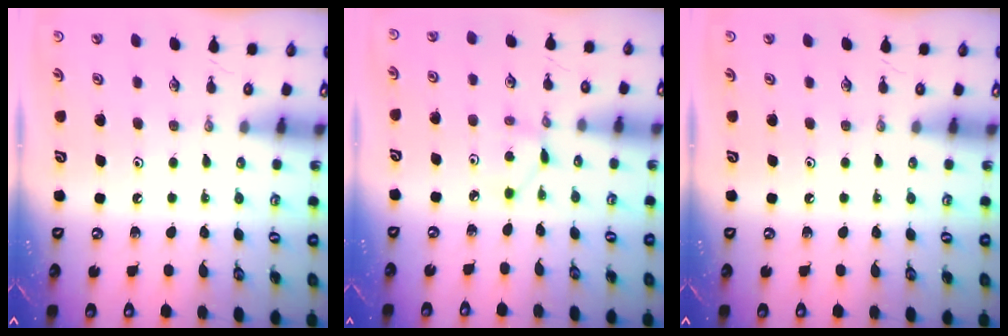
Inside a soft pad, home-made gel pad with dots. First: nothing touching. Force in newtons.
{"total": 1.6, "press": 1.6, "slide": 0.2}
{"total": 0.0}